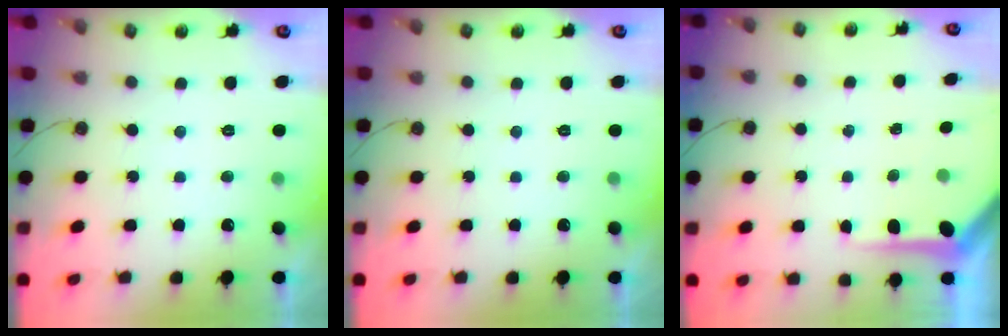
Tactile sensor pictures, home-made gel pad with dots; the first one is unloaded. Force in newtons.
{"total": 0.0}
{"total": 5.1, "press": 5.1, "slide": 0.3}